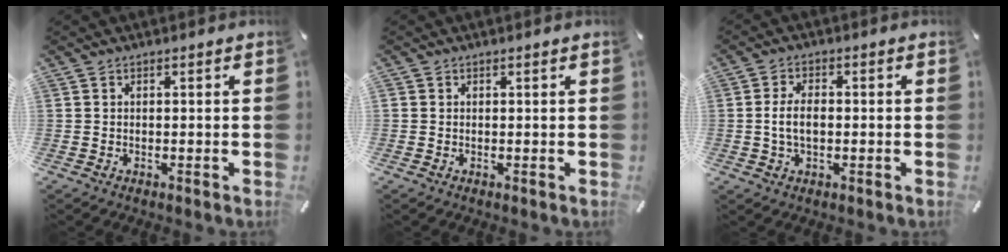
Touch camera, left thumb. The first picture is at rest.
{"total": 0.0}
{"total": 5.2, "force": [-0.3, 2.9, 4.3], "torque": [-0.093, 0.003, -0.009]}